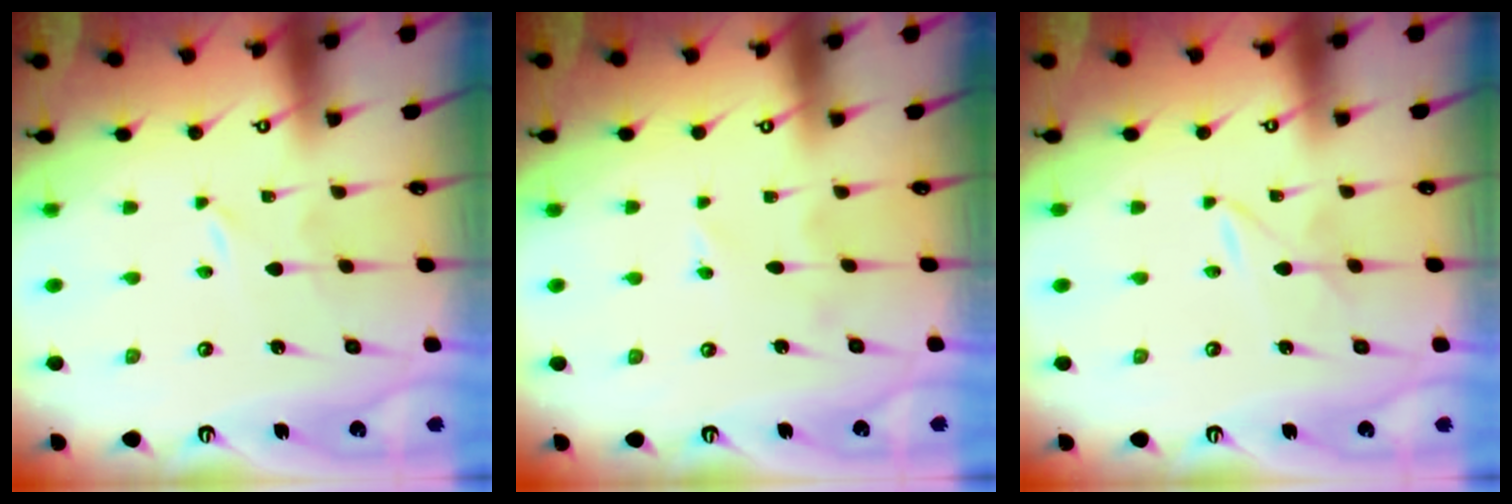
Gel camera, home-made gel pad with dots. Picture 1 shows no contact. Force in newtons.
{"total": 4.8, "press": 4.7, "slide": 0.8}
{"total": 1.7, "press": 1.7, "slide": 0.0}